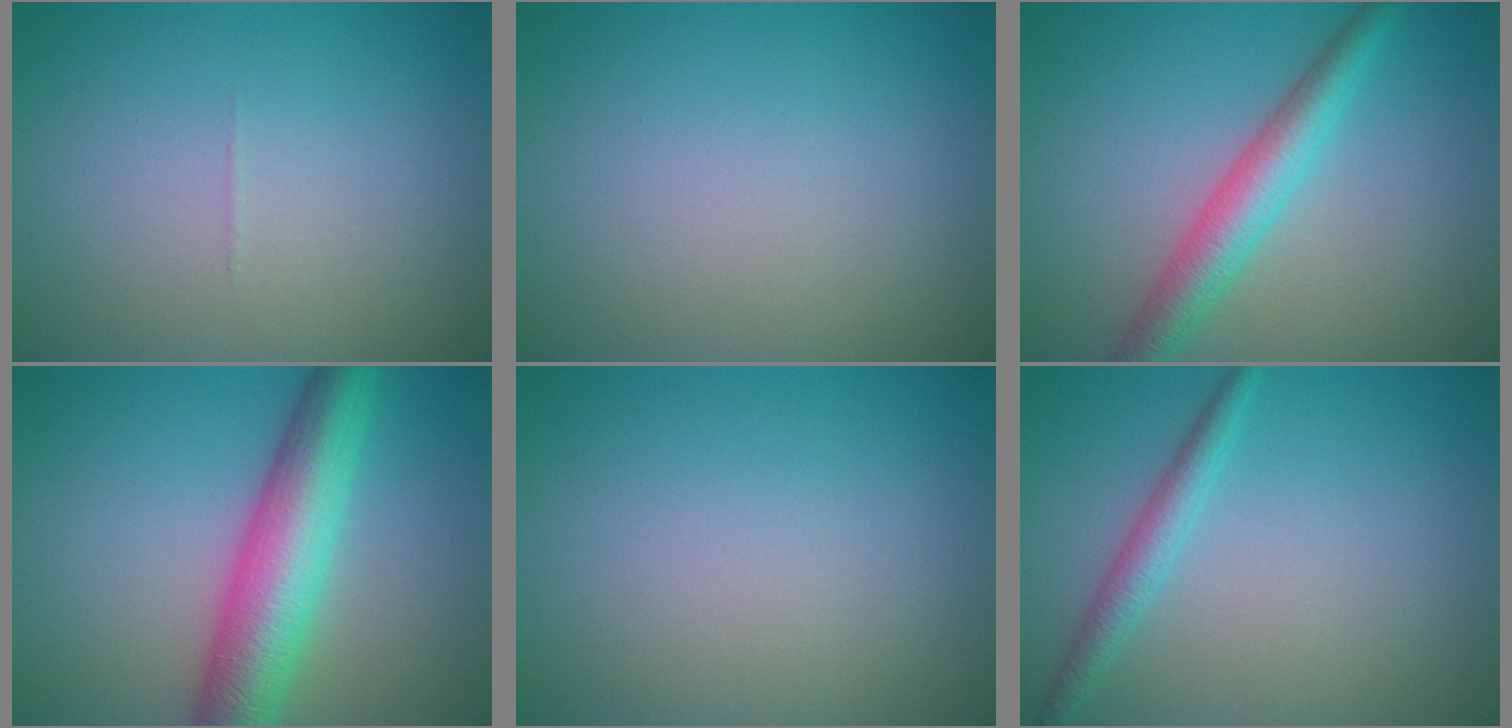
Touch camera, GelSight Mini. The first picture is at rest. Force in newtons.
{"total": 0.0}
{"total": 4.3, "press": 4.3, "slide": 0.0}
{"total": 7.9, "press": 7.9, "slide": 0.1}
{"total": 0.0}
{"total": 2.2, "press": 2.2, "slide": 0.0}